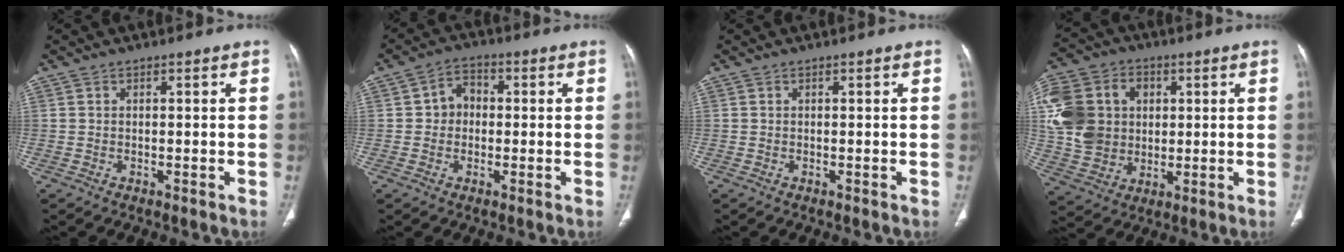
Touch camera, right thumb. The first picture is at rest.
{"total": 5.0, "force": [0.1, 4.2, 2.7], "torque": [-0.022, 0.016, -0.007]}
{"total": 0.0}
{"total": 17.4, "force": [2.6, 14.4, 9.5], "torque": [-0.183, 0.015, 0.054]}